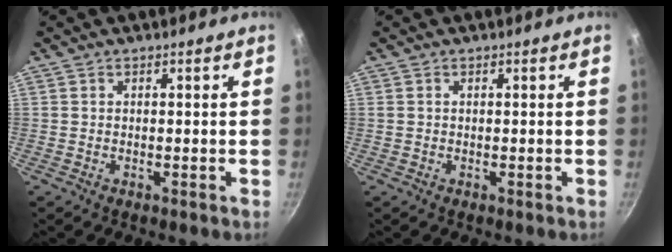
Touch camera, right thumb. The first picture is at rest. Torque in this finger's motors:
{"motor_torque": [0.04, -0.24, 0.05, 0.48, -0.02]}